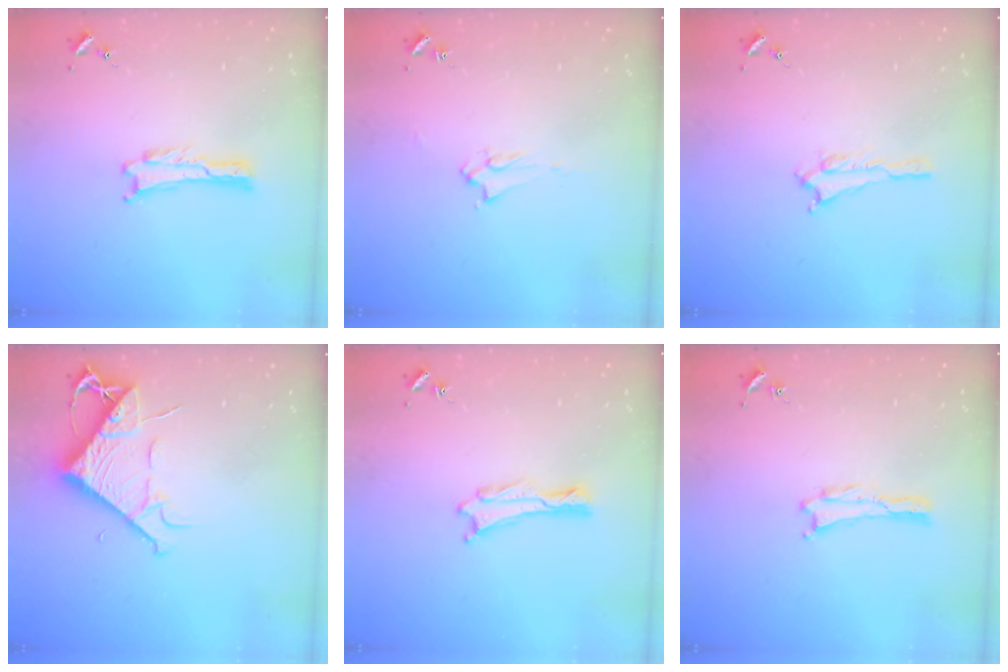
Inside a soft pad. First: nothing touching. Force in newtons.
{"total": 1.9, "press": 1.9, "slide": 0.3}
{"total": 1.4, "press": 1.4, "slide": 0.2}
{"total": 7.8, "press": 7.8, "slide": 0.8}
{"total": 0.0}
{"total": 0.0}